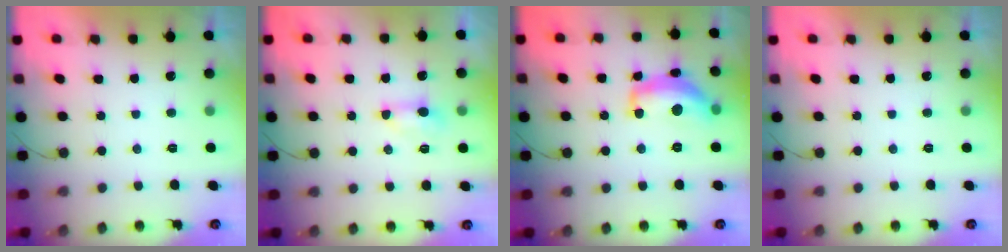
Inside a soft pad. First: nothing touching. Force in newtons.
{"total": 4.5, "press": 4.5, "slide": 0.8}
{"total": 14.5, "press": 14.4, "slide": 1.1}
{"total": 0.0}